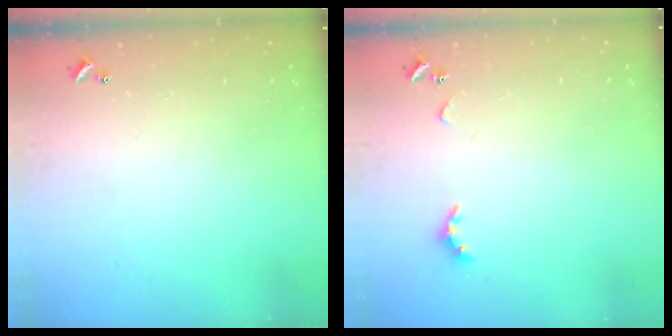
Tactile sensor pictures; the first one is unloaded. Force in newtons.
{"total": 2.9, "press": 2.8, "slide": 0.6}